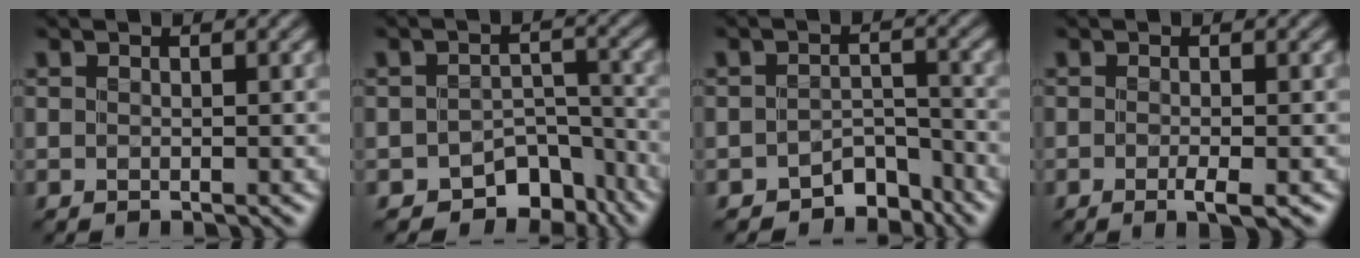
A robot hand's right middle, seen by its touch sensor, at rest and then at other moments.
{"total": 5.1, "force": [-3.6, 2.9, 2.0], "torque": [-0.013, -0.010, -0.052]}
{"total": 3.6, "force": [-2.9, 1.7, 1.1], "torque": [-0.005, 0.000, -0.048]}
{"total": 1.8, "force": [-0.7, 0.3, 1.7], "torque": [-0.026, -0.006, -0.016]}